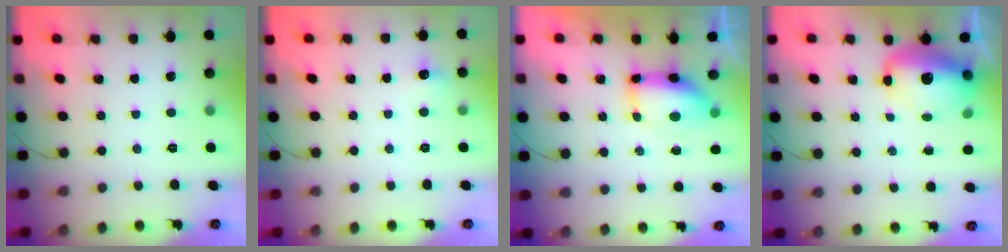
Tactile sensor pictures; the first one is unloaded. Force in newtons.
{"total": 5.2, "press": 5.1, "slide": 1.1}
{"total": 8.3, "press": 8.2, "slide": 1.2}
{"total": 13.8, "press": 13.5, "slide": 2.9}